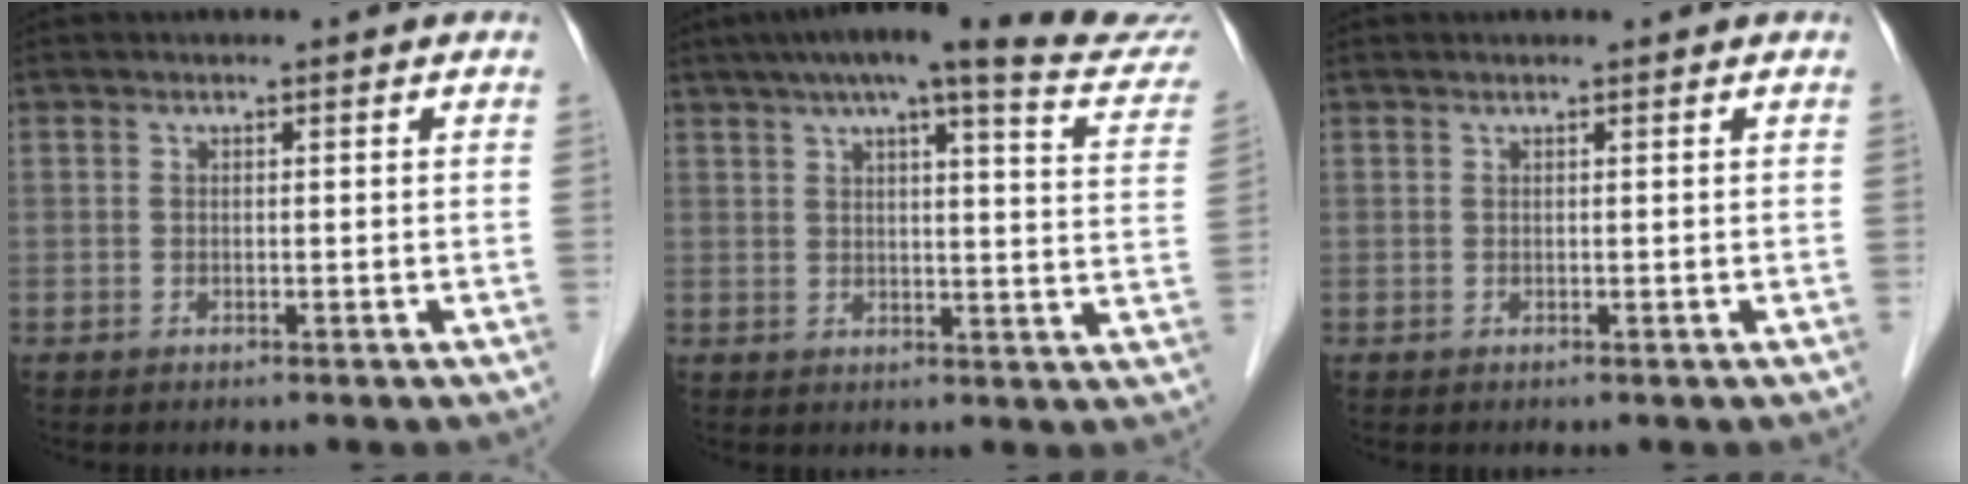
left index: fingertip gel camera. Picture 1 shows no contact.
{"total": 22.3, "force": [19.0, 1.6, 11.6], "torque": [-0.158, -0.011, 0.218]}
{"total": 0.0}